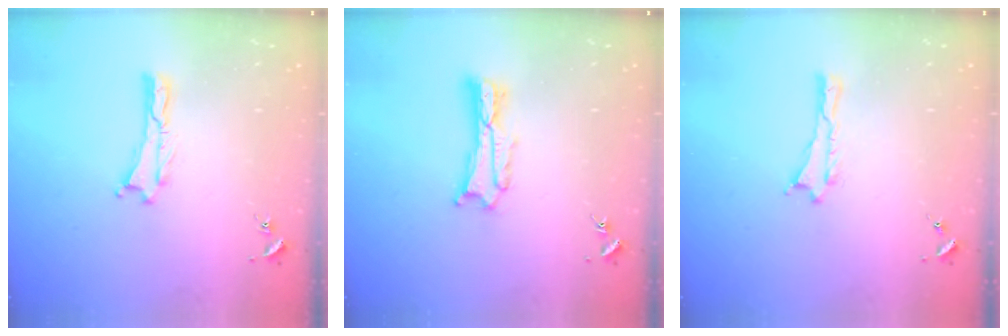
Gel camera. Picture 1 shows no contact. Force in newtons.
{"total": 2.7, "press": 2.7, "slide": 0.3}
{"total": 0.0}